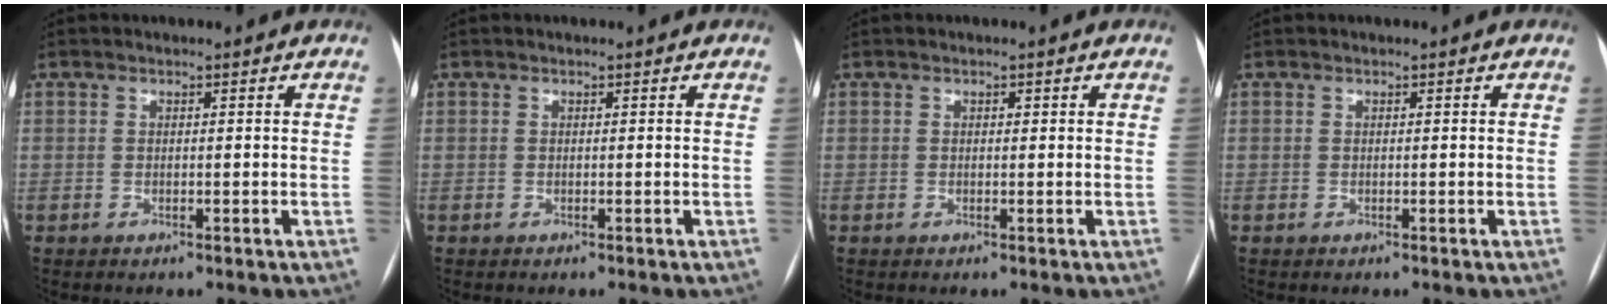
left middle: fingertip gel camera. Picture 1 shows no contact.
{"total": 0.0}
{"total": 0.6, "force": [0.2, 0.3, 0.4], "torque": [-0.005, 0.001, 0.003]}
{"total": 0.0}